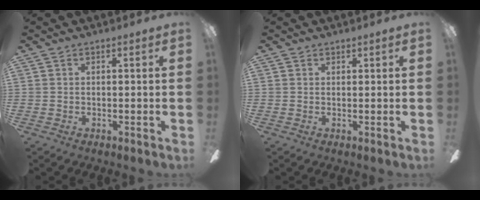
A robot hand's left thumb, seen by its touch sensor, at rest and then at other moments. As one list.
[{"total": 0.6, "force": [0.5, 0.3, 0.0], "torque": [0.008, -0.004, 0.009]}]